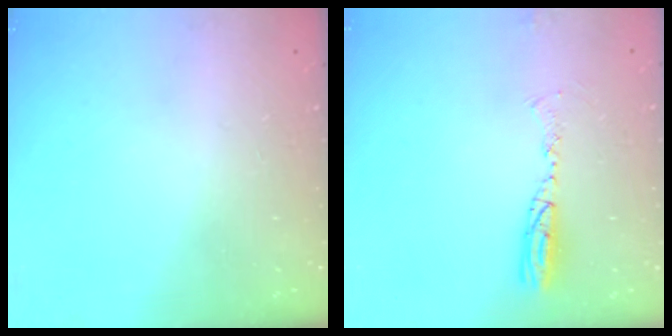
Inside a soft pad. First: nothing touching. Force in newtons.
{"total": 9.8, "press": 7.6, "slide": 6.3}